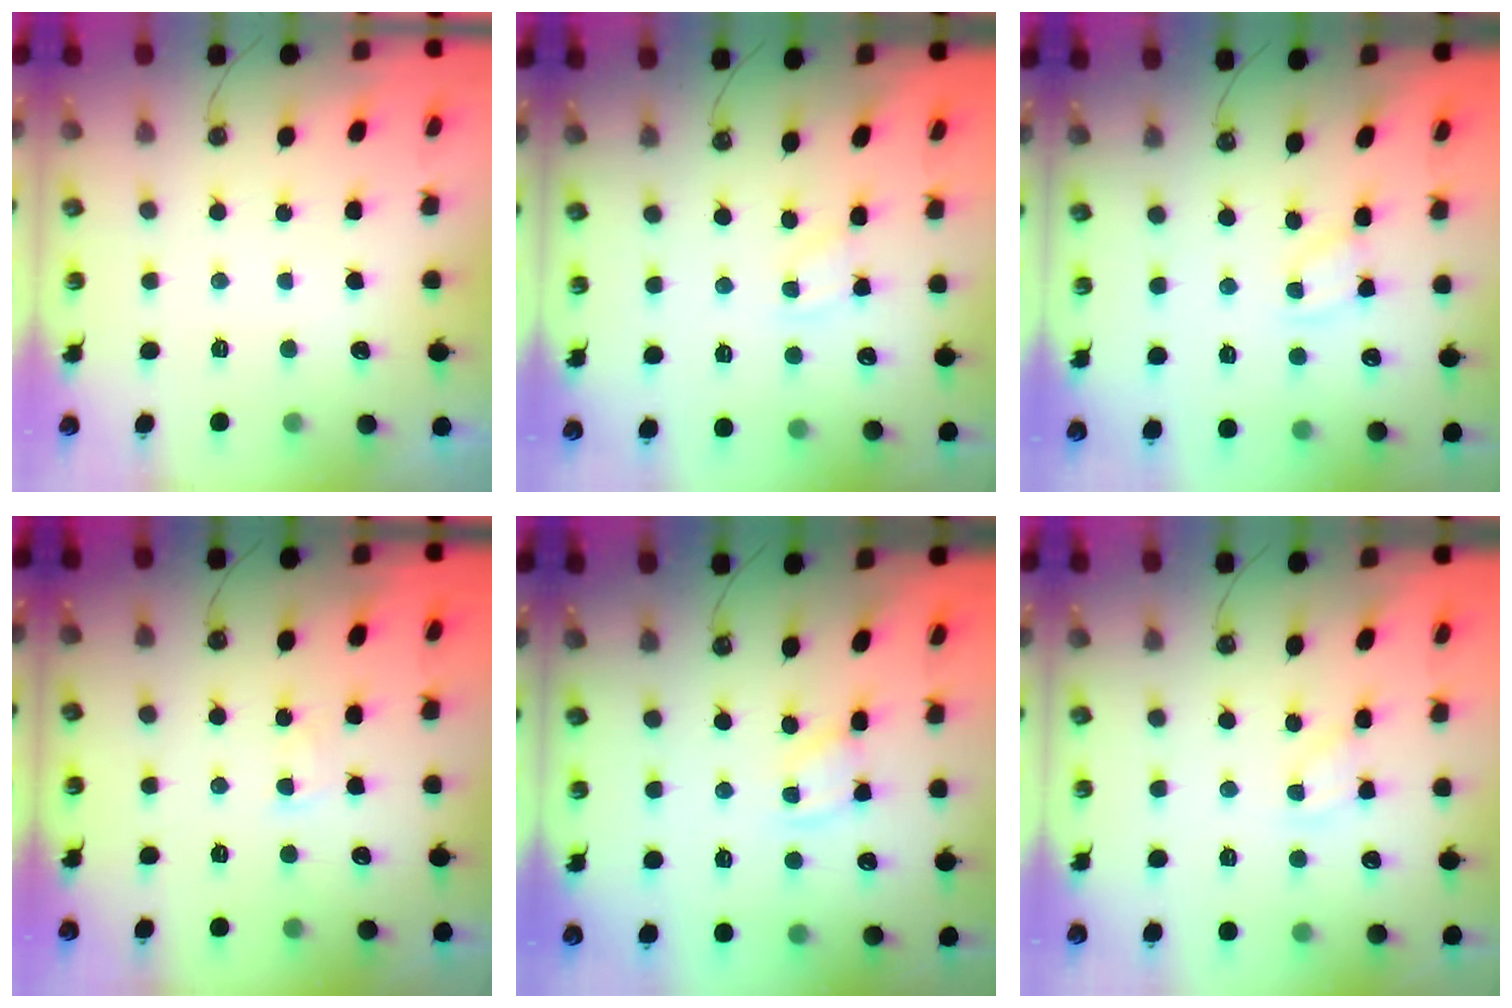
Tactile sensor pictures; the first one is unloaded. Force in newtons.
{"total": 2.9, "press": 2.9, "slide": 0.5}
{"total": 1.7, "press": 1.7, "slide": 0.3}
{"total": 1.7, "press": 1.6, "slide": 0.3}
{"total": 1.9, "press": 1.8, "slide": 0.3}
{"total": 2.7, "press": 2.6, "slide": 0.4}